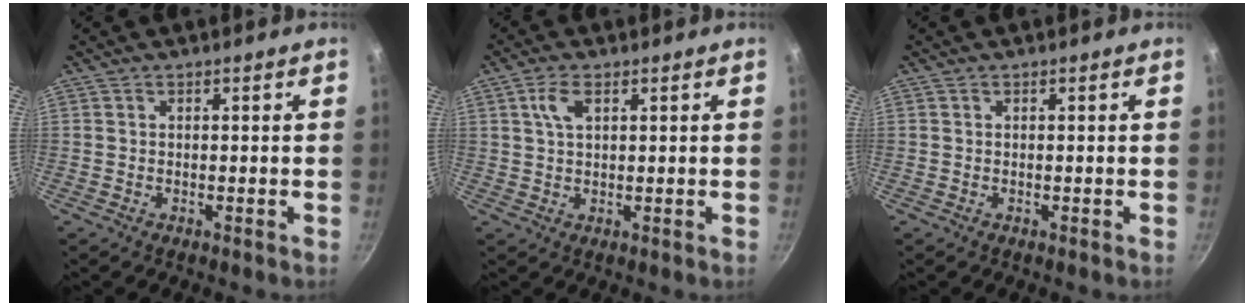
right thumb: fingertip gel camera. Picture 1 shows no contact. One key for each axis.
{"total": 4.0, "fx": 1.6, "fy": 2.1, "fz": 3.0, "tx": -0.054, "ty": 0.000, "tz": 0.031}
{"total": 0.0}